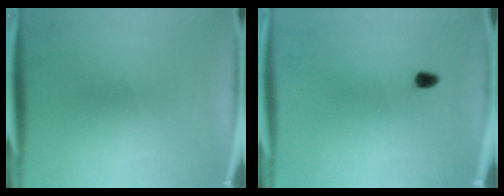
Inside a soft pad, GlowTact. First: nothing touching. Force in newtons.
{"total": 1.5}